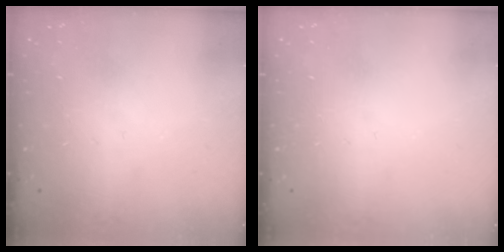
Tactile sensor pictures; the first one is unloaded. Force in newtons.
{"total": 0.0}